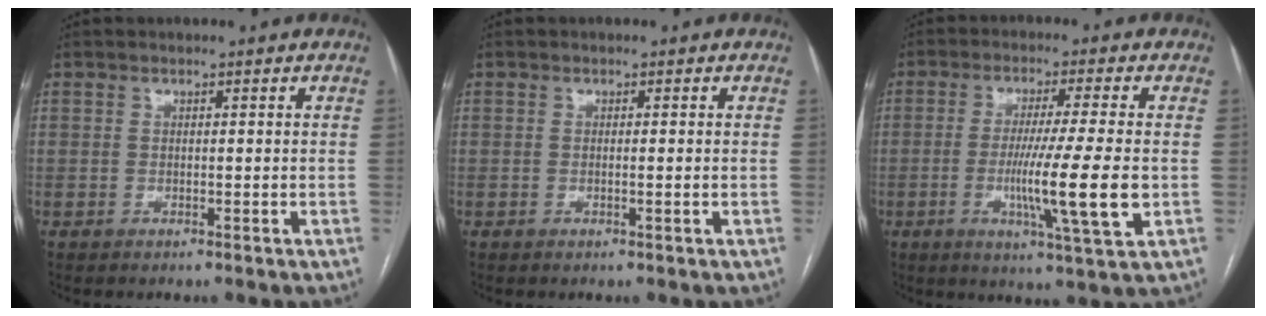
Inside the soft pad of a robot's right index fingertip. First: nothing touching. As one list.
[{"total": 0.9, "force": [-0.2, -0.2, 0.9], "torque": [-0.016, -0.001, -0.002]}, {"total": 11.5, "force": [-2.0, -0.9, 11.3], "torque": [-0.195, -0.028, -0.039]}]